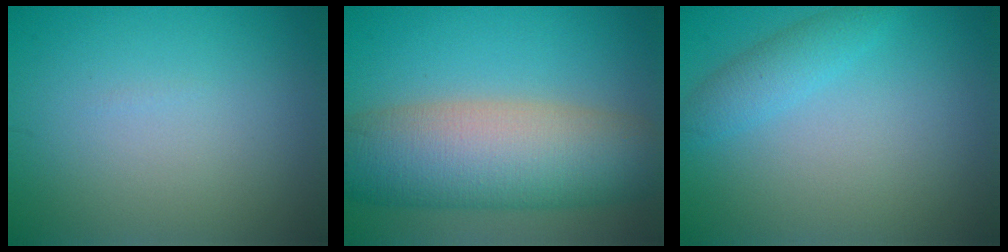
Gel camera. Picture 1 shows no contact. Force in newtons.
{"total": 11.3, "press": 11.3, "slide": 0.4}
{"total": 2.3, "press": 2.3, "slide": 0.1}